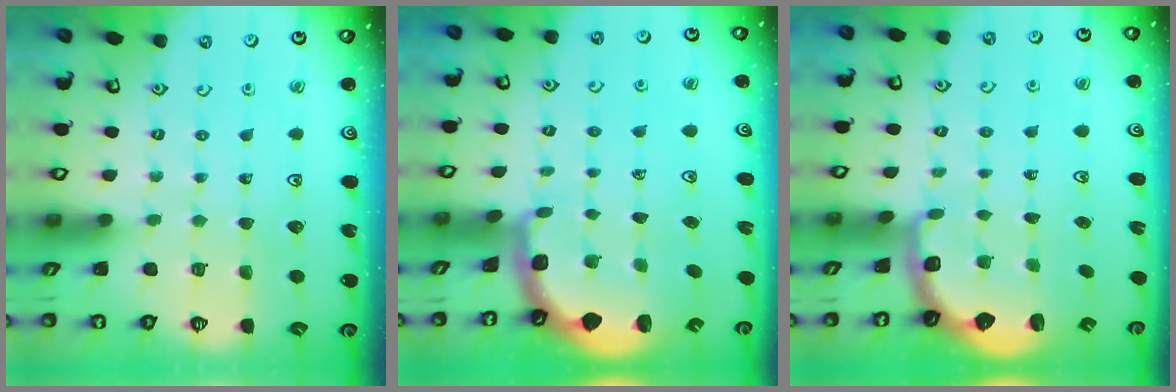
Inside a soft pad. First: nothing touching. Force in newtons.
{"total": 2.0, "press": 1.8, "slide": 0.9}
{"total": 2.5, "press": 1.9, "slide": 1.7}